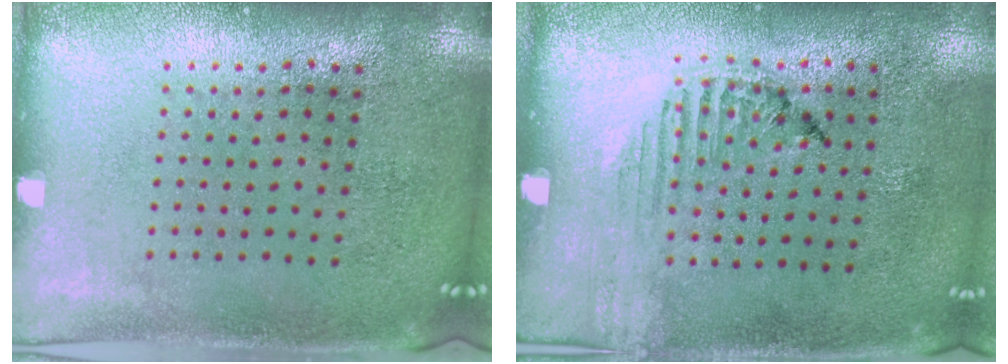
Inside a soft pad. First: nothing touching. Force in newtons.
{"total": 1.2, "press": 1.2, "slide": 0.2}